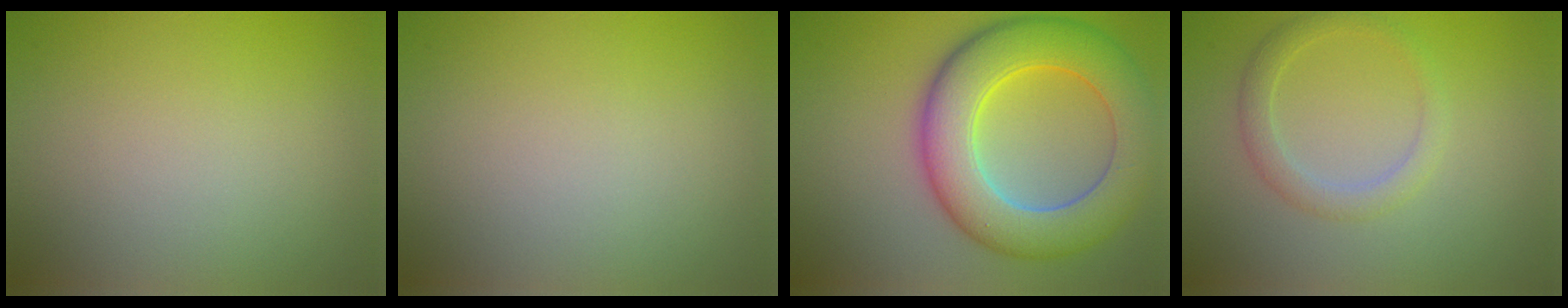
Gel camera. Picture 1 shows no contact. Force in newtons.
{"total": 0.0}
{"total": 10.0, "press": 10.0, "slide": 0.3}
{"total": 2.2, "press": 2.2, "slide": 0.1}